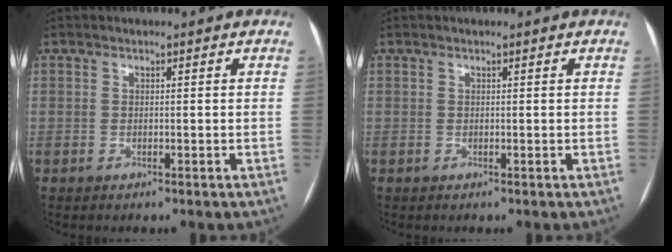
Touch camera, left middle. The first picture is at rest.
{"total": 0.0}